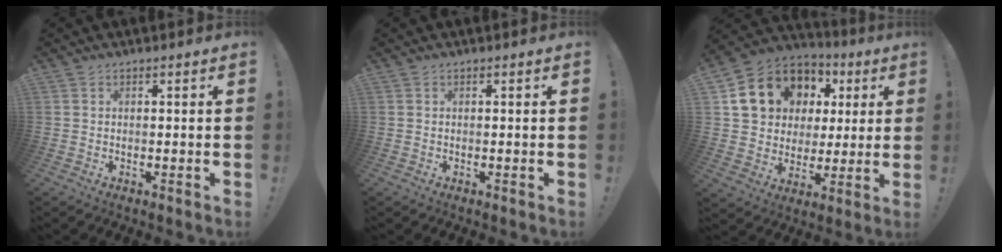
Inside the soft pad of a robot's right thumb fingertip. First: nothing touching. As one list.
[{"total": 0.0}, {"total": 16.2, "force": [6.5, 12.9, 7.3], "torque": [-0.118, -0.021, 0.149]}]